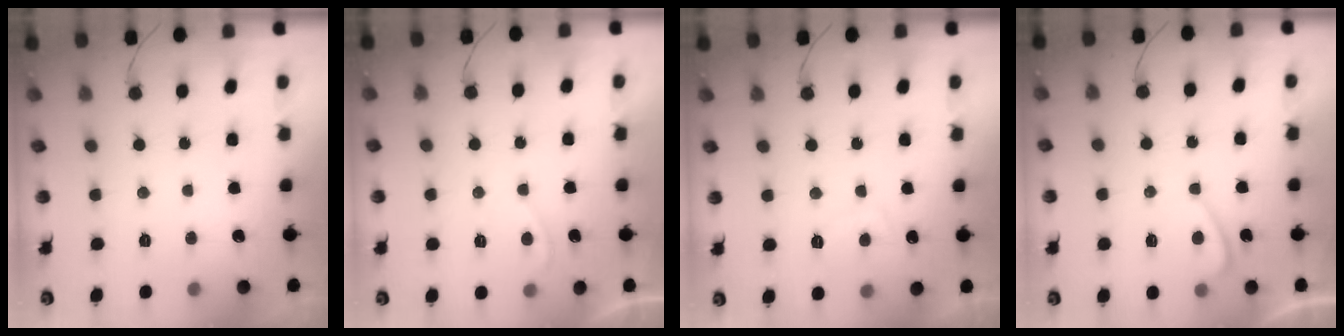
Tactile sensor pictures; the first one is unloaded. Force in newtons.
{"total": 1.2, "press": 1.0, "slide": 0.6}
{"total": 3.5, "press": 3.4, "slide": 0.8}
{"total": 0.0}